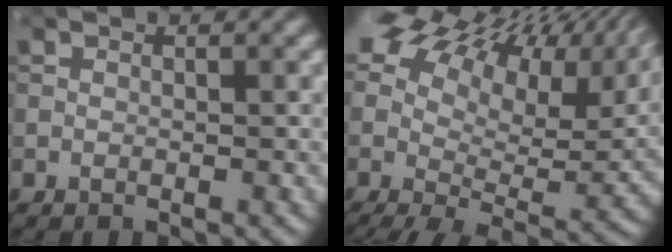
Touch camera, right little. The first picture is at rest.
{"total": 17.9, "force": [8.2, 9.1, 13.1], "torque": [-0.221, 0.037, 0.135]}